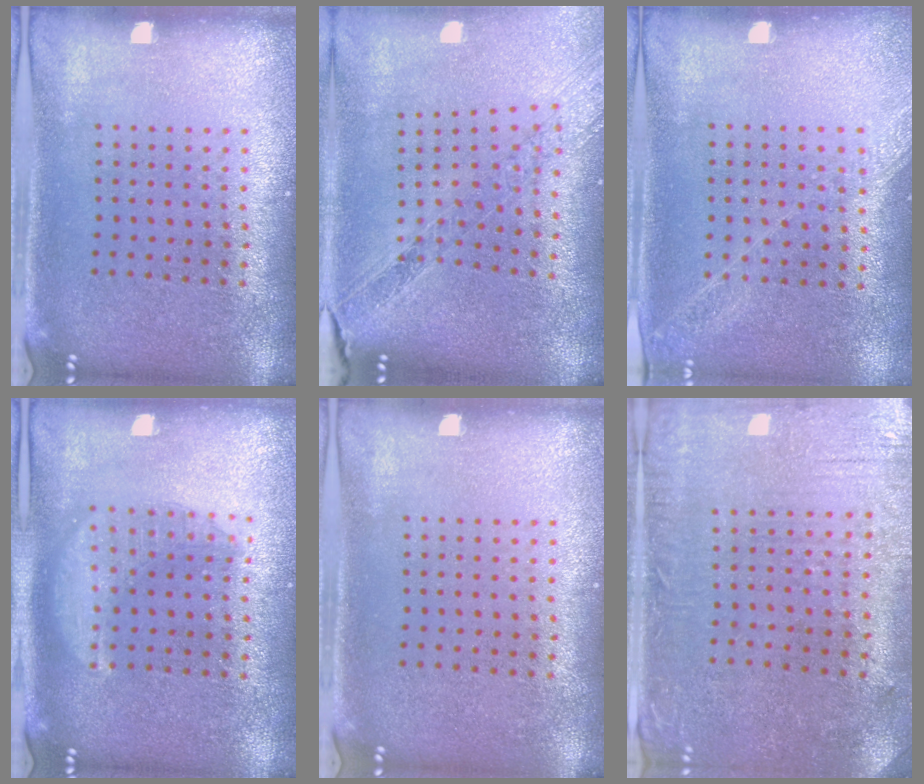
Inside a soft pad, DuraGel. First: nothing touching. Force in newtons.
{"total": 1.2, "press": 1.2, "slide": 0.3}
{"total": 1.2, "press": 1.1, "slide": 0.1}
{"total": 1.6, "press": 1.6, "slide": 0.2}
{"total": 0.0}
{"total": 0.6, "press": 0.4, "slide": 0.5}